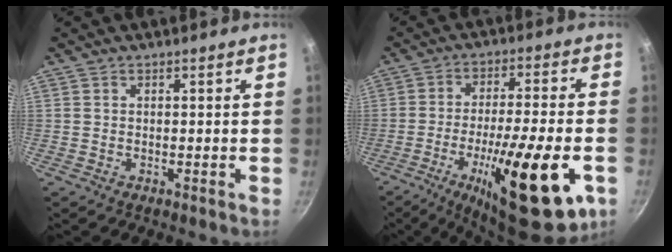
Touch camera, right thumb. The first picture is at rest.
{"total": 22.5, "force": [-8.4, 5.6, 20.1], "torque": [-0.293, 0.017, -0.127]}